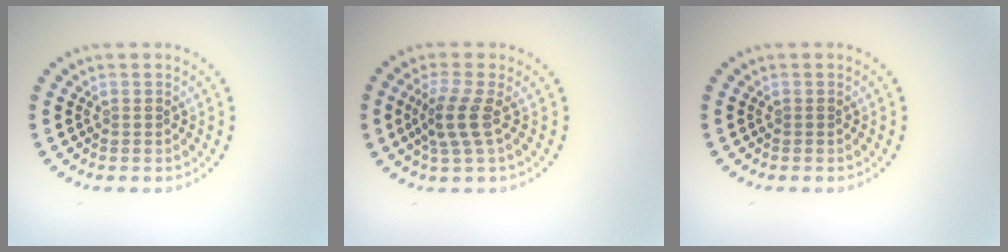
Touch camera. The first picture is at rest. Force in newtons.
{"total": 2.8, "press": 2.4, "slide": 1.4}
{"total": 0.0}